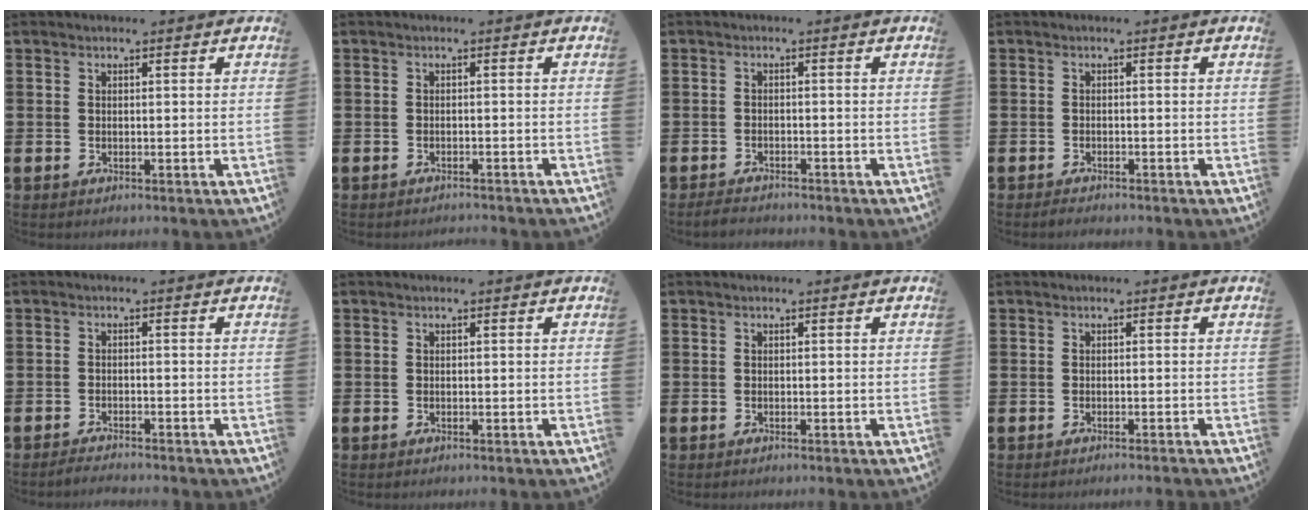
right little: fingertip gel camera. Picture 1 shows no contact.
{"total": 0.7, "force": [-0.7, -0.1, 0.0], "torque": [0.000, 0.000, -0.015]}
{"total": 1.5, "force": [-1.5, 0.2, 0.2], "torque": [-0.008, 0.004, -0.032]}
{"total": 0.8, "force": [-0.7, 0.1, 0.3], "torque": [-0.007, -0.001, -0.015]}
{"total": 1.5, "force": [-1.4, -0.1, 0.1], "torque": [-0.005, 0.001, -0.029]}
{"total": 0.0}
{"total": 0.0}
{"total": 0.5, "force": [-0.5, -0.2, 0.1], "torque": [0.001, 0.000, -0.011]}